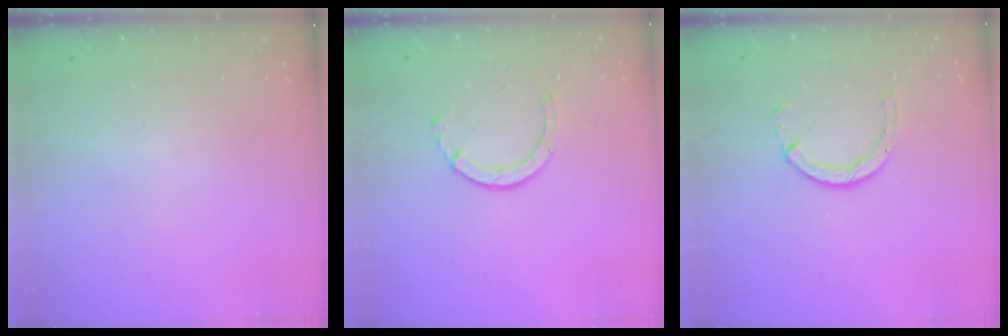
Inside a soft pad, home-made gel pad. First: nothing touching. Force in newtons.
{"total": 2.9, "press": 2.9, "slide": 0.4}
{"total": 4.7, "press": 4.7, "slide": 0.4}